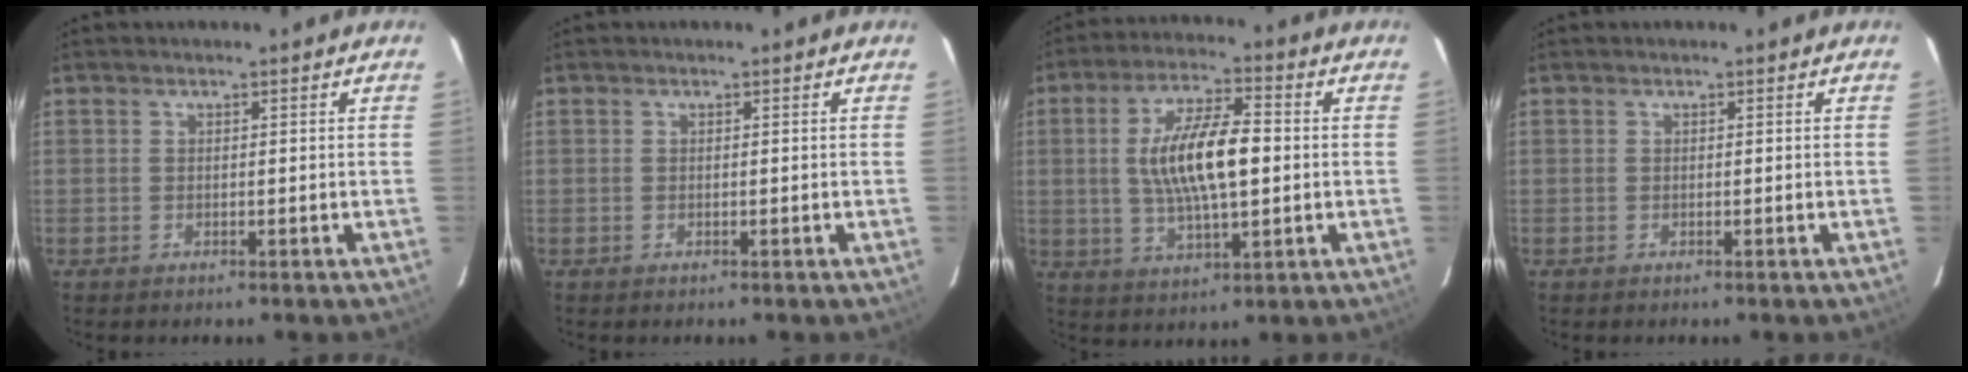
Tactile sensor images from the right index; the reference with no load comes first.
{"total": 0.0}
{"total": 13.4, "force": [0.6, 4.4, 12.6], "torque": [-0.236, 0.006, 0.017]}
{"total": 0.0}